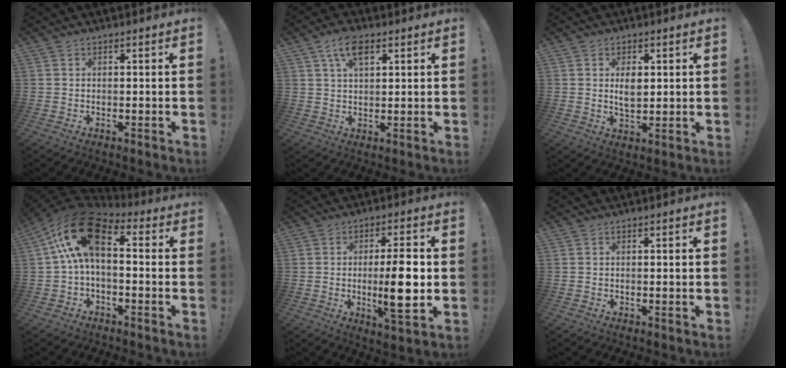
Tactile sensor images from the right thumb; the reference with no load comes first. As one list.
[{"total": 7.5, "force": [3.5, 3.7, 5.4], "torque": [-0.090, -0.002, 0.062]}, {"total": 4.7, "force": [1.2, 2.6, 3.7], "torque": [-0.056, -0.003, 0.018]}, {"total": 16.8, "force": [4.4, 8.5, 13.8], "torque": [-0.250, -0.005, 0.083]}, {"total": 12.3, "force": [-0.8, 2.4, 12.0], "torque": [-0.199, -0.011, -0.022]}, {"total": 1.0, "force": [0.2, -0.2, 1.0], "torque": [-0.012, -0.003, 0.001]}]